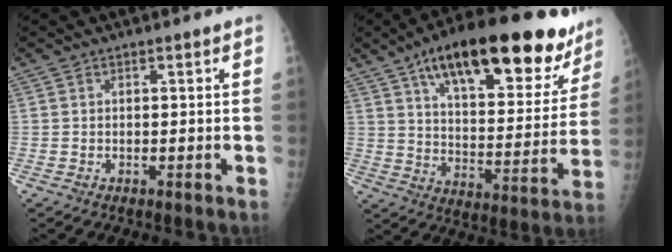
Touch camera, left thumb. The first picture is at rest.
{"total": 27.8, "force": [17.4, 10.4, 19.0], "torque": [-0.241, -0.039, 0.259]}